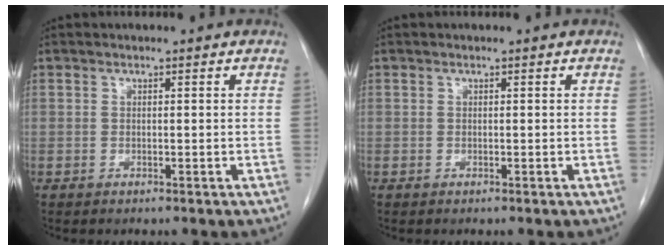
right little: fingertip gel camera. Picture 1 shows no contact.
{"total": 0.0}